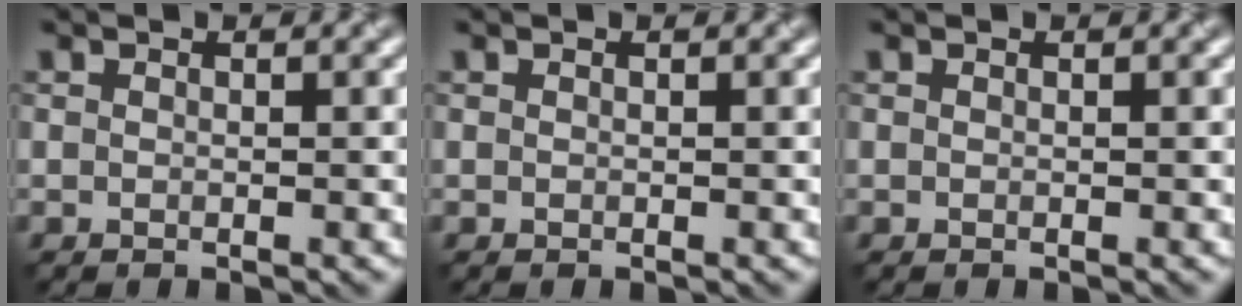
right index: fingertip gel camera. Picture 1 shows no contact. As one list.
[{"total": 0.0}, {"total": 0.0}]